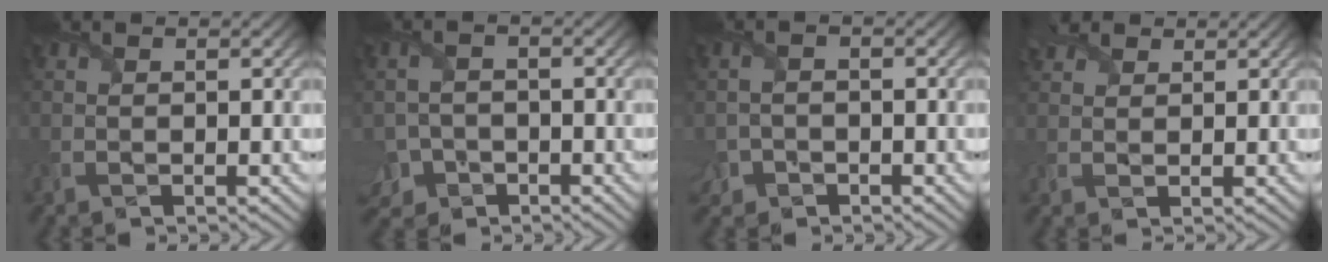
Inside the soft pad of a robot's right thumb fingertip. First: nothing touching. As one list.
[{"total": 4.5, "force": [-2.9, 2.9, 1.7], "torque": [-0.040, -0.007, -0.057]}, {"total": 2.8, "force": [-1.9, 1.7, 1.1], "torque": [-0.031, -0.007, -0.040]}, {"total": 2.6, "force": [2.0, 1.4, 0.9], "torque": [-0.024, 0.010, 0.041]}]